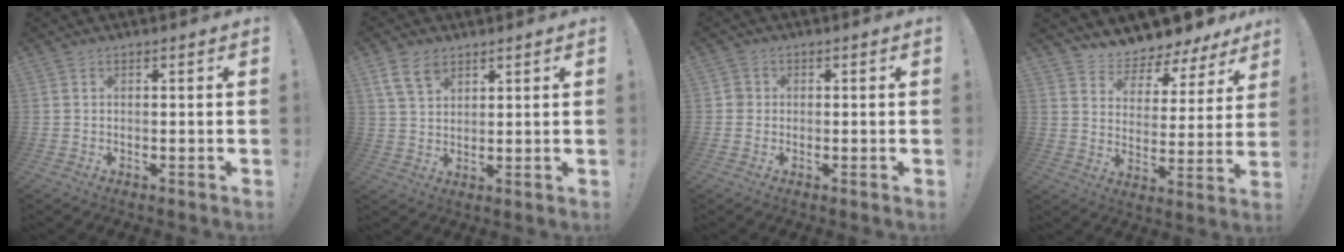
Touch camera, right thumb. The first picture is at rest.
{"total": 7.4, "force": [4.5, 4.3, 3.9], "torque": [-0.074, -0.008, 0.090]}
{"total": 2.1, "force": [-0.1, 2.0, 0.7], "torque": [-0.004, 0.005, -0.003]}
{"total": 6.4, "force": [6.1, 1.9, 0.7], "torque": [-0.022, -0.070, 0.108]}